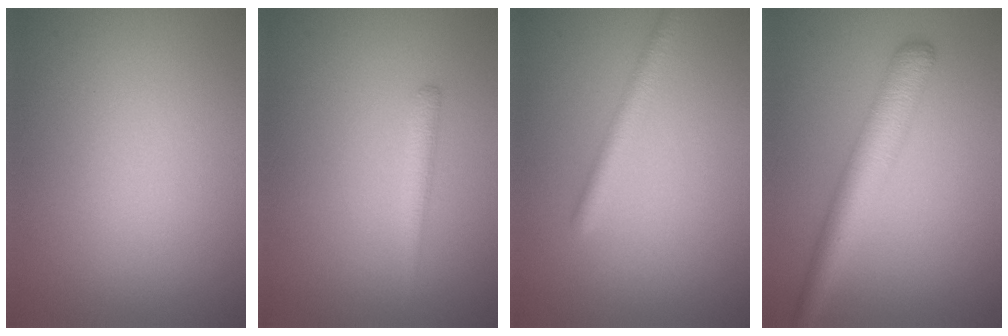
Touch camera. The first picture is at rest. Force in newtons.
{"total": 1.5, "press": 1.5, "slide": 0.1}
{"total": 2.2, "press": 2.2, "slide": 0.1}
{"total": 4.8, "press": 4.8, "slide": 0.1}